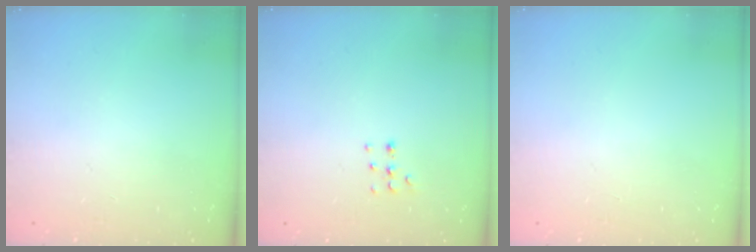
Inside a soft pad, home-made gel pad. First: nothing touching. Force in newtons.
{"total": 3.9, "press": 3.8, "slide": 1.0}
{"total": 0.0}